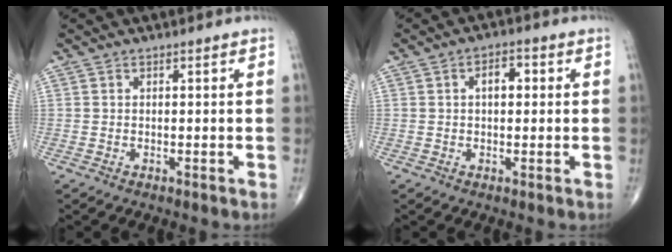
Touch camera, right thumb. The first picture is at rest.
{"total": 3.8, "force": [0.7, 2.1, 3.0], "torque": [-0.038, 0.009, 0.008]}